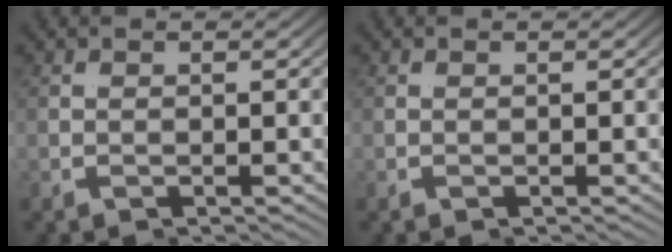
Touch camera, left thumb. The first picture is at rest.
{"total": 0.0}